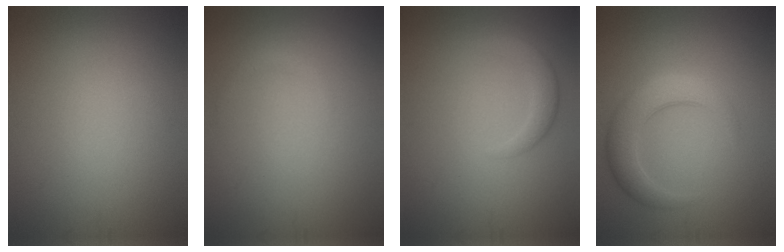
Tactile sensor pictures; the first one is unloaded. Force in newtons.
{"total": 0.6, "press": 0.6, "slide": 0.0}
{"total": 2.2, "press": 2.2, "slide": 0.1}
{"total": 4.2, "press": 4.2, "slide": 0.1}